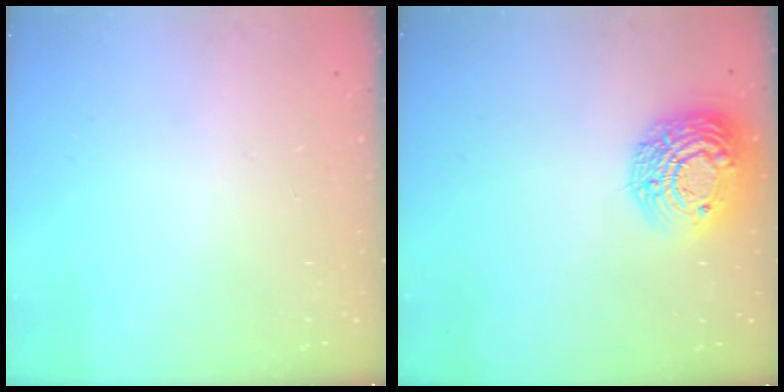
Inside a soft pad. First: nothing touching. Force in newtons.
{"total": 15.1, "press": 15.0, "slide": 1.0}